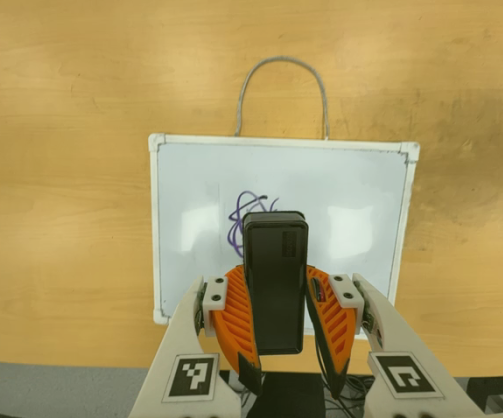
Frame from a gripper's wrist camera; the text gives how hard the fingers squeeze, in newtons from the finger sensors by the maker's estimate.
{"total": 7.2, "left": 5.9, "right": 8.5}